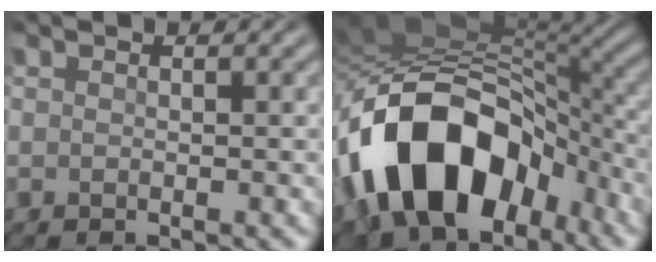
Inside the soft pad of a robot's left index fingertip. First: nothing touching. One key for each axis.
{"total": 14.3, "fx": -5.3, "fy": 8.6, "fz": 10.1, "tx": -0.168, "ty": 0.015, "tz": -0.098}